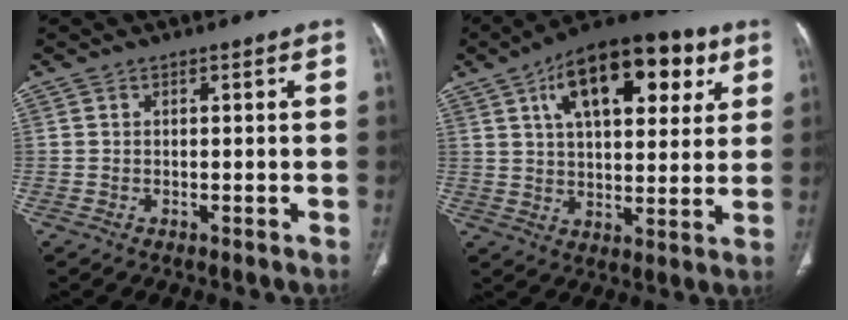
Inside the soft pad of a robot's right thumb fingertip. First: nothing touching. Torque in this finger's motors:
{"motor_torque": [0.08, 4.93, 1.80, 0.77, 0.16]}